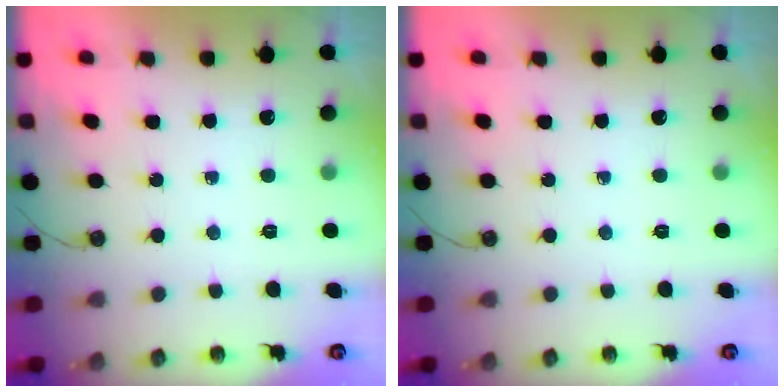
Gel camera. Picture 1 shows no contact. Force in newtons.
{"total": 0.0}